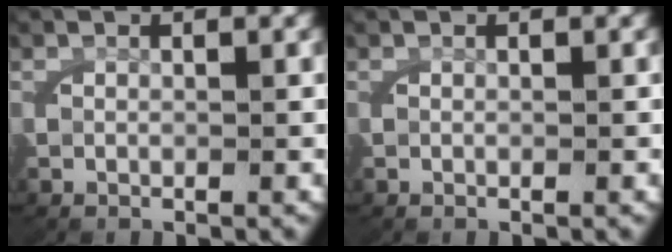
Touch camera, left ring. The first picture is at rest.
{"total": 0.0}